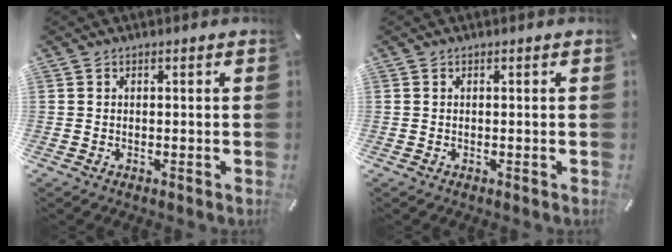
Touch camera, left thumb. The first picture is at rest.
{"total": 0.0}